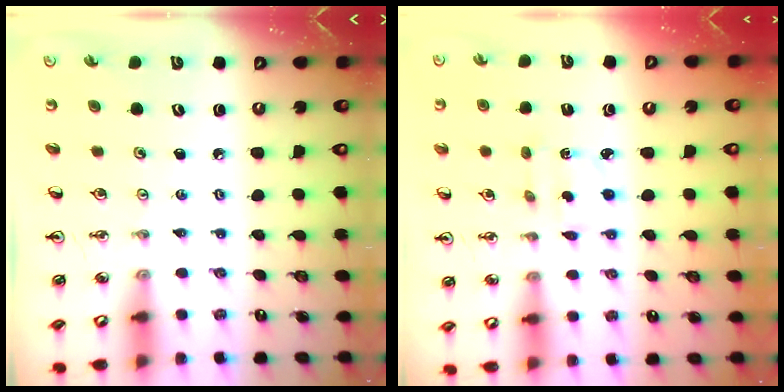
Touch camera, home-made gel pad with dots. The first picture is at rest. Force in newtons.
{"total": 2.2, "press": 2.2, "slide": 0.4}